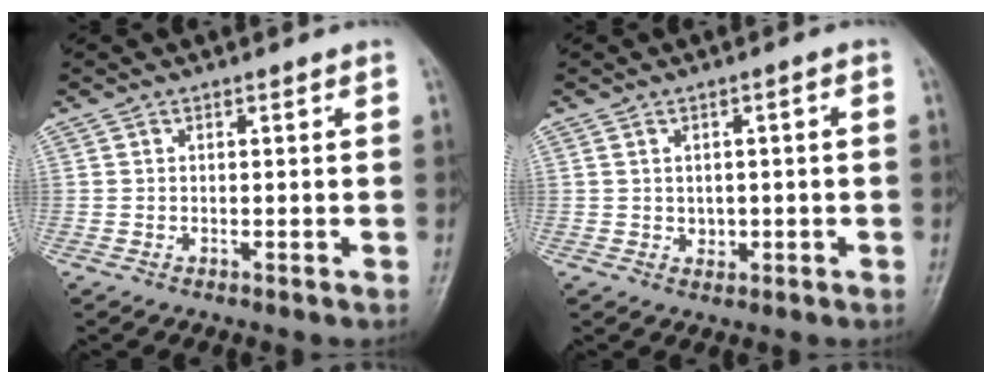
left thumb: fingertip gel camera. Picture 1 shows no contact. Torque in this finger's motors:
{"motor_torque": [-0.32, 0.21, 0.05, -0.01, -0.02]}